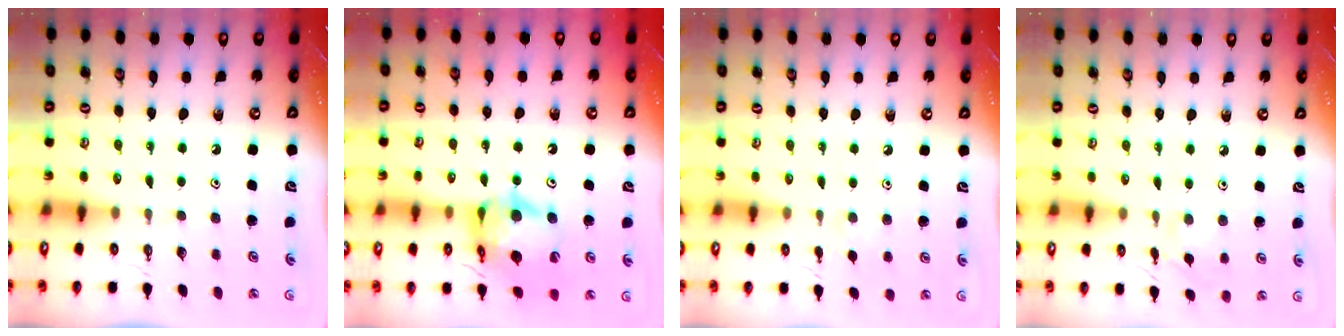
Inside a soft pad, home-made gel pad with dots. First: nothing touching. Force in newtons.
{"total": 13.9, "press": 13.8, "slide": 1.5}
{"total": 4.5, "press": 4.5, "slide": 0.7}
{"total": 3.5, "press": 3.4, "slide": 0.6}